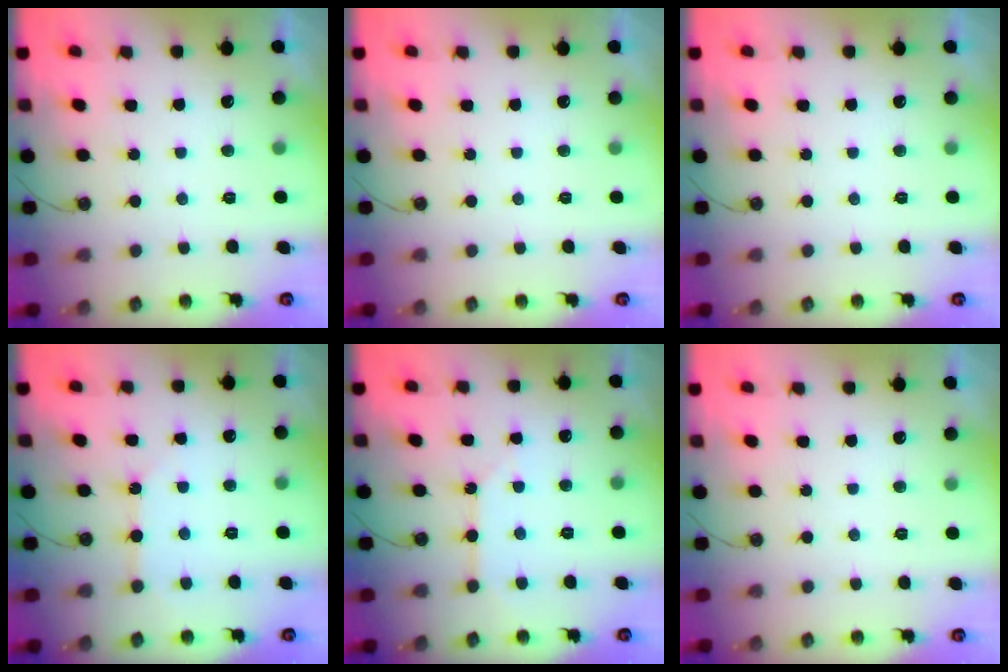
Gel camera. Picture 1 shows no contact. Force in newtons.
{"total": 0.0}
{"total": 0.0}
{"total": 3.1, "press": 3.1, "slide": 0.3}
{"total": 3.1, "press": 3.1, "slide": 0.3}
{"total": 0.0}